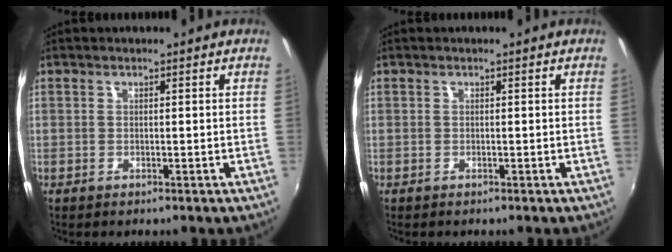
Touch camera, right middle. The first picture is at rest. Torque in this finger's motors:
{"motor_torque": [-0.87, 0.06, -0.01, -0.01]}